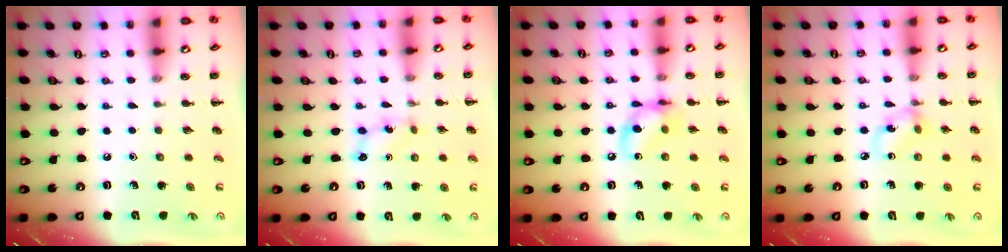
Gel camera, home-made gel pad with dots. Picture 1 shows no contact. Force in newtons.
{"total": 2.5, "press": 2.4, "slide": 0.7}
{"total": 10.4, "press": 10.3, "slide": 1.4}
{"total": 4.8, "press": 4.8, "slide": 0.6}